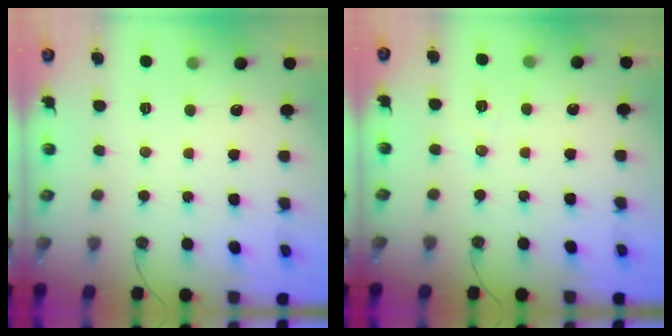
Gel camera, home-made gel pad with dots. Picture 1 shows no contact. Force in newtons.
{"total": 4.5, "press": 4.2, "slide": 1.5}